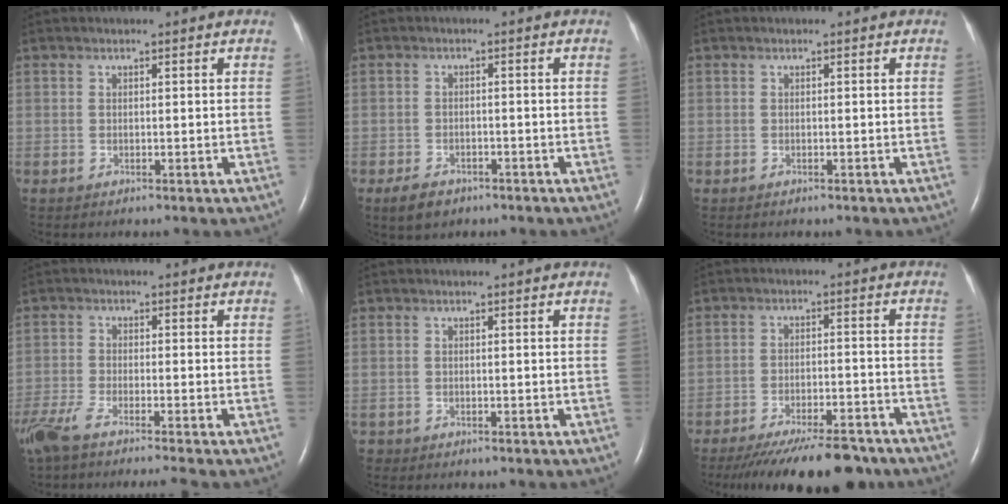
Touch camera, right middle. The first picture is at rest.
{"total": 3.6, "force": [-2.5, 2.1, 1.6], "torque": [-0.033, -0.001, -0.034]}
{"total": 0.0}
{"total": 8.6, "force": [-7.1, -0.4, 4.8], "torque": [-0.085, -0.025, -0.125]}
{"total": 0.7, "force": [-0.5, 0.4, 0.0], "torque": [-0.003, 0.002, -0.009]}
{"total": 16.3, "force": [-13.9, 3.3, 7.9], "torque": [-0.111, -0.020, -0.200]}